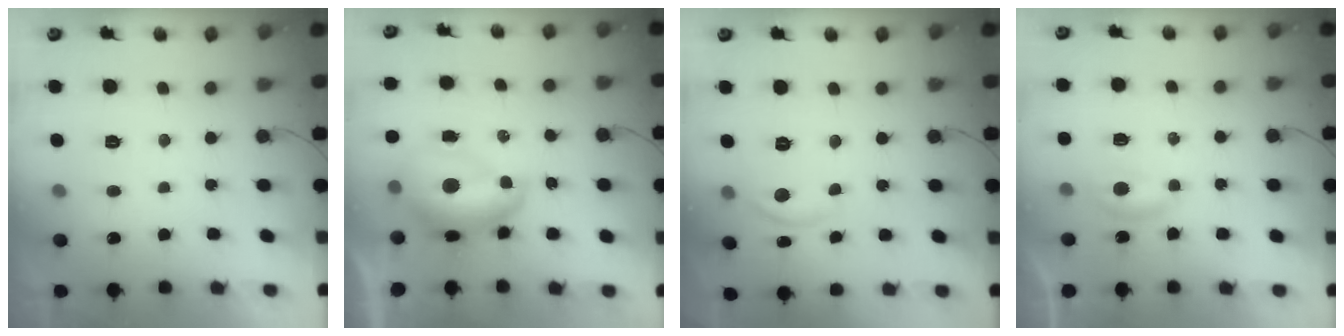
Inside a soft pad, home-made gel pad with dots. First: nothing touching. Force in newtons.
{"total": 10.3, "press": 10.3, "slide": 1.2}
{"total": 8.3, "press": 8.3, "slide": 0.5}
{"total": 4.2, "press": 4.1, "slide": 0.6}